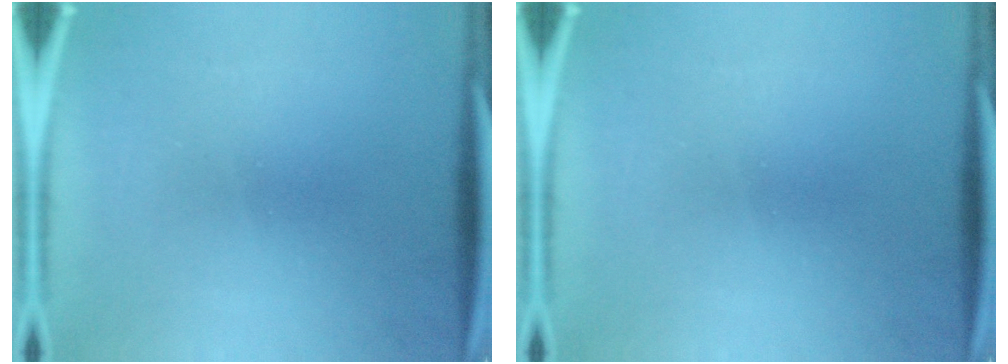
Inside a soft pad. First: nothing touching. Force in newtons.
{"total": 0.0}